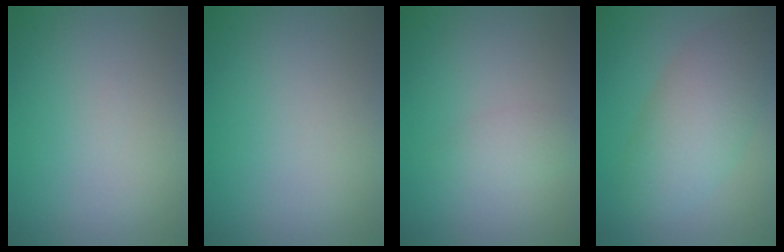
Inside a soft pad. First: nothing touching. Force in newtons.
{"total": 0.0}
{"total": 1.6, "press": 1.6, "slide": 0.0}
{"total": 5.9, "press": 5.9, "slide": 0.1}